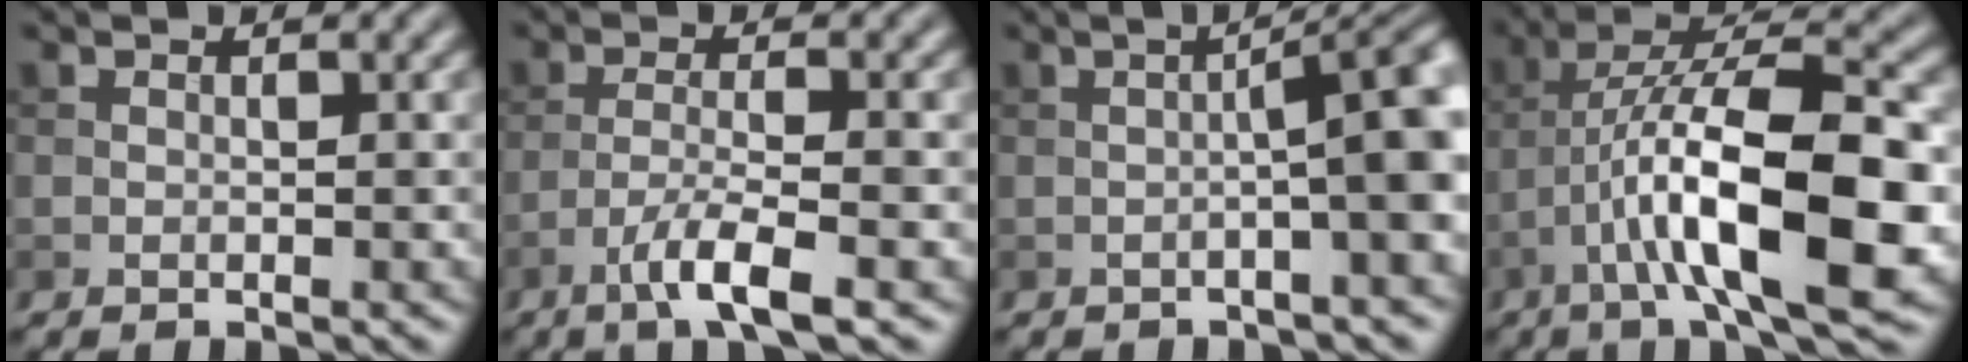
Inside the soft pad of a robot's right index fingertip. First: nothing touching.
{"total": 4.6, "force": [-2.5, 0.7, 3.8], "torque": [-0.069, 0.003, -0.055]}
{"total": 6.1, "force": [-0.5, 0.8, 6.0], "torque": [-0.079, 0.017, -0.012]}
{"total": 12.6, "force": [-3.8, 3.7, 11.4], "torque": [-0.198, 0.015, -0.064]}